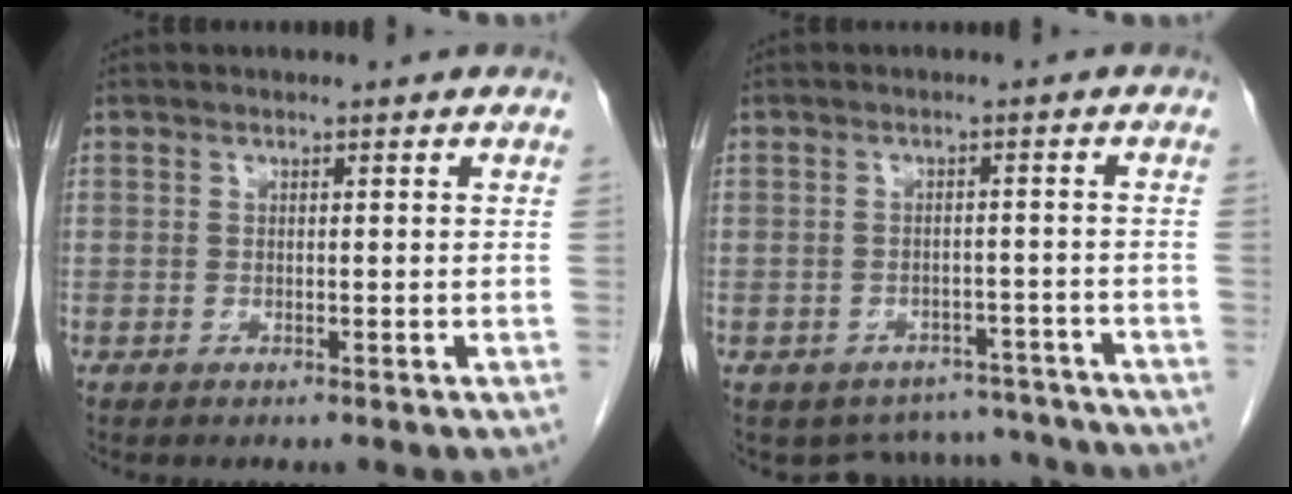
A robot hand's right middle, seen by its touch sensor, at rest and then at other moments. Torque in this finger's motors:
{"motor_torque": [0.68, -0.67, 0.07, 0.01]}